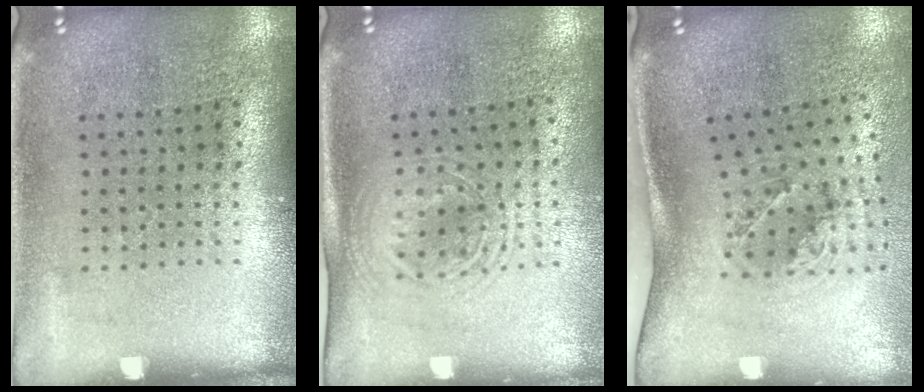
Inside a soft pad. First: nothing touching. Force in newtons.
{"total": 1.6, "press": 1.4, "slide": 0.9}
{"total": 1.8, "press": 1.2, "slide": 1.3}